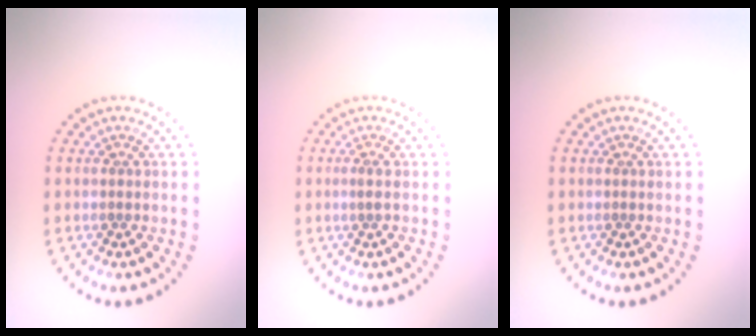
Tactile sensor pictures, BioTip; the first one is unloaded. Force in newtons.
{"total": 0.6, "press": 0.3, "slide": 0.5}
{"total": 0.0}